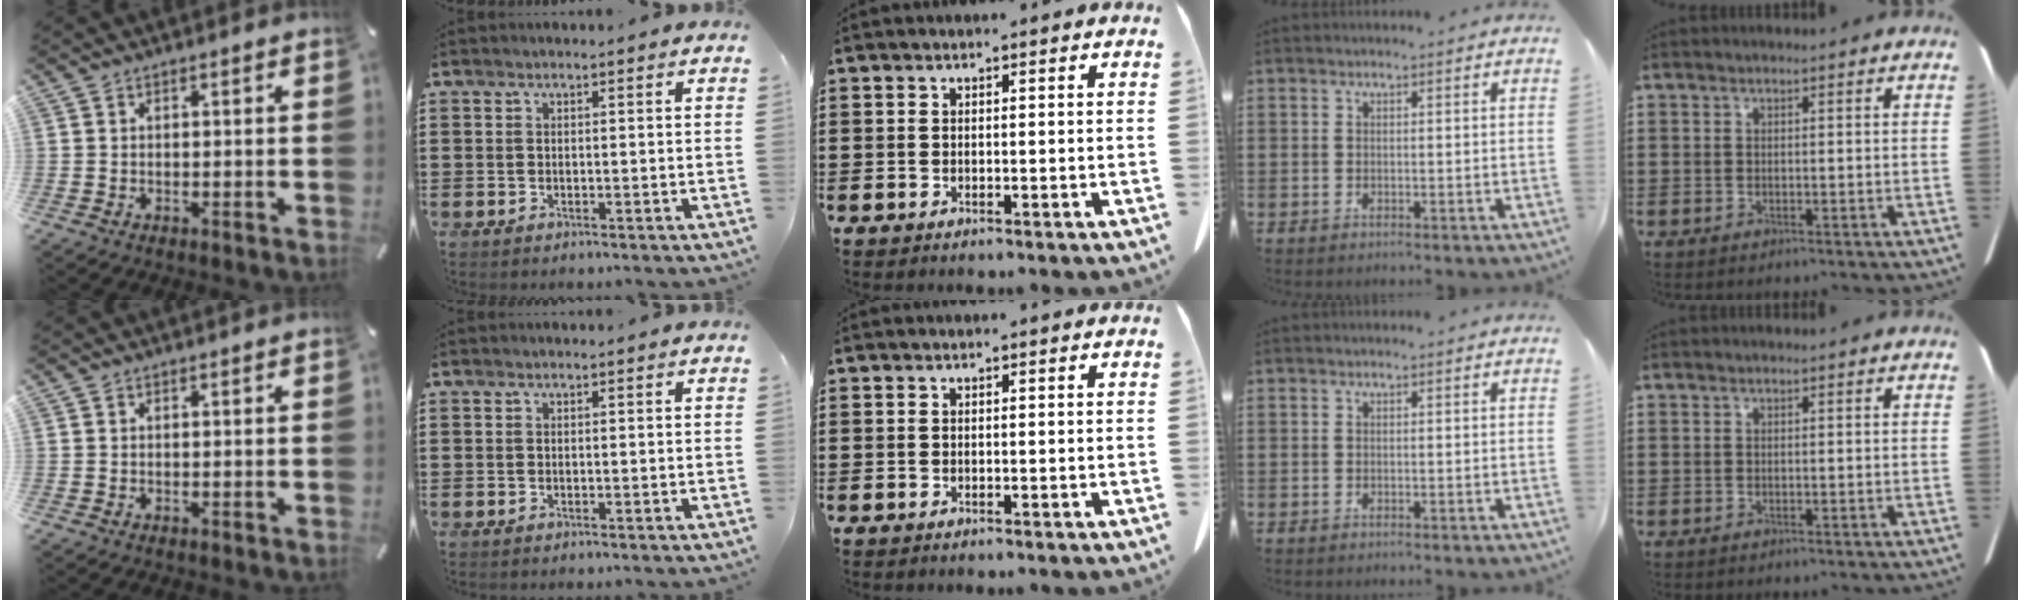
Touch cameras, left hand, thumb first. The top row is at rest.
{}